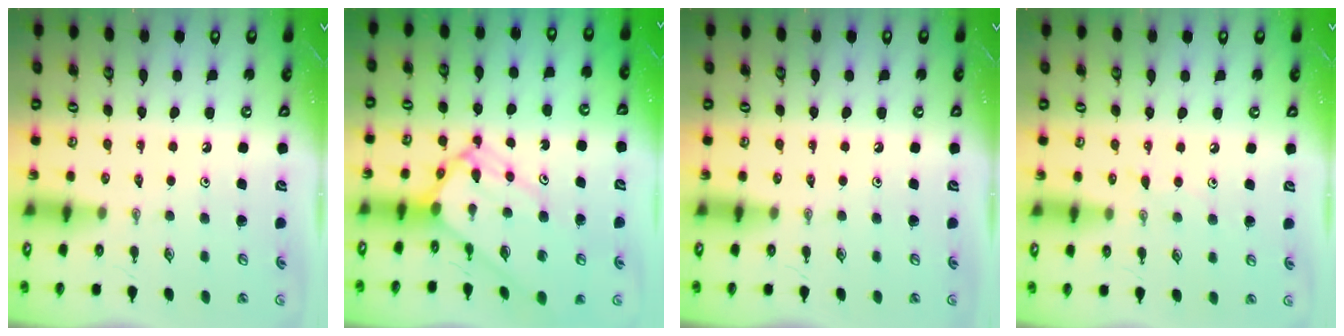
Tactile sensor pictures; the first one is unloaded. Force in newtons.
{"total": 10.4, "press": 10.4, "slide": 1.1}
{"total": 0.0}
{"total": 6.3, "press": 6.3, "slide": 0.6}